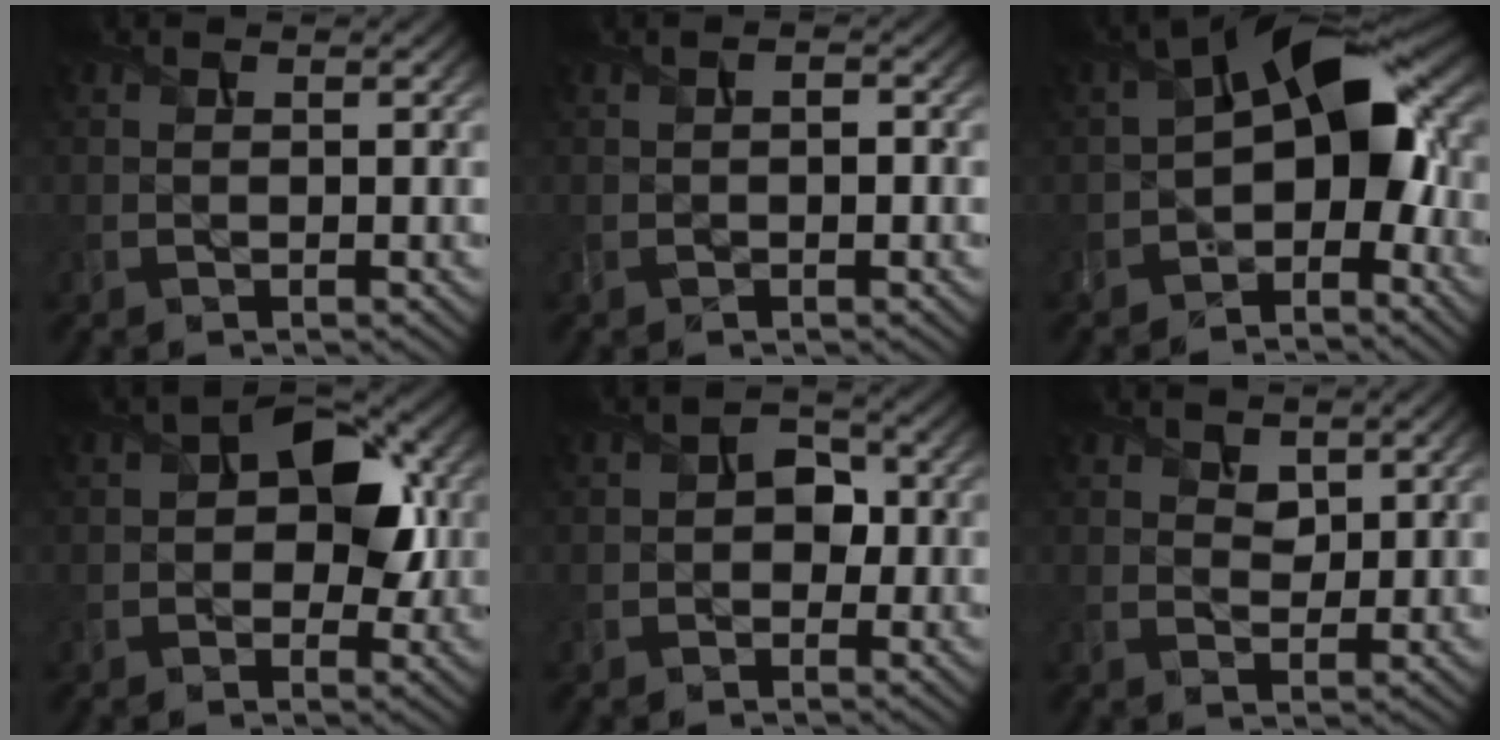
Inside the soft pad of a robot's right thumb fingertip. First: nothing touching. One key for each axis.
{"total": 1.9, "fx": -0.5, "fy": 0.8, "fz": 1.6, "tx": -0.029, "ty": 0.001, "tz": -0.010}
{"total": 11.7, "fx": -1.0, "fy": 6.6, "fz": 9.6, "tx": -0.142, "ty": 0.009, "tz": -0.041}
{"total": 7.0, "fx": 0.7, "fy": 4.5, "fz": 5.2, "tx": -0.064, "ty": 0.004, "tz": 0.005}
{"total": 2.8, "fx": -0.4, "fy": 2.2, "fz": 1.7, "tx": -0.024, "ty": 0.002, "tz": -0.013}
{"total": 2.3, "fx": 1.4, "fy": 1.5, "fz": 1.2, "tx": -0.026, "ty": -0.004, "tz": 0.024}